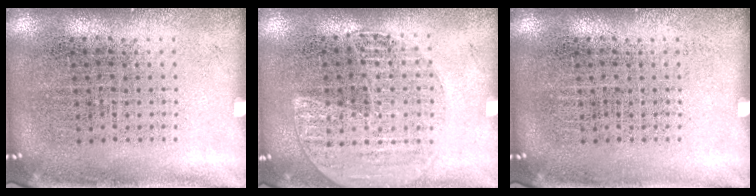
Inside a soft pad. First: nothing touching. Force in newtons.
{"total": 1.5, "press": 1.4, "slide": 0.4}
{"total": 0.0}